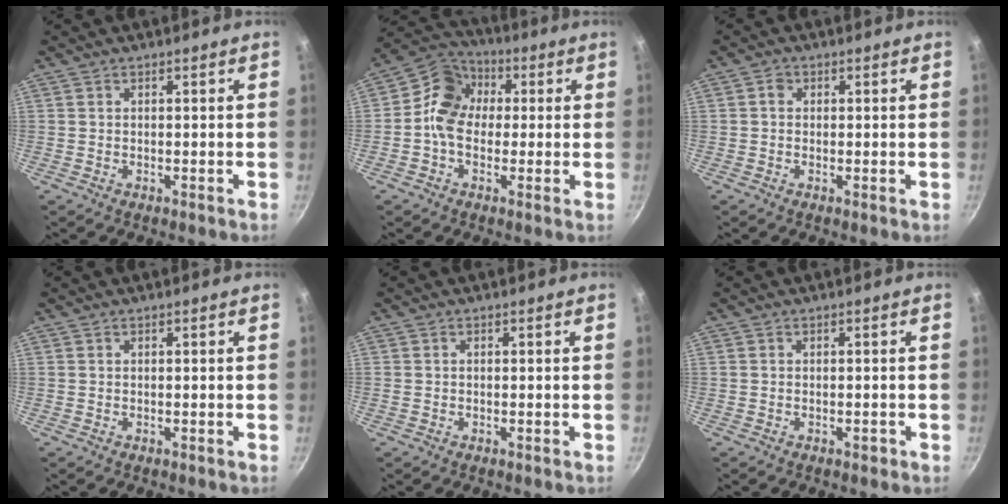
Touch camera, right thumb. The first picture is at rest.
{"total": 10.1, "force": [0.4, 8.2, 5.9], "torque": [-0.073, 0.025, -0.021]}
{"total": 1.6, "force": [0.2, 1.3, 0.8], "torque": [-0.008, 0.002, -0.001]}
{"total": 0.0}
{"total": 0.0}
{"total": 0.9, "force": [-0.5, 0.5, 0.6], "torque": [-0.006, 0.004, -0.005]}